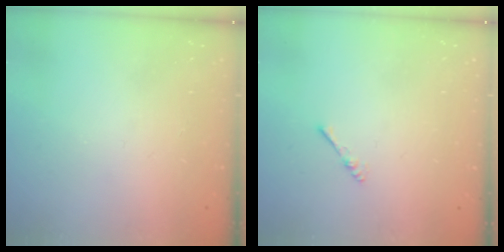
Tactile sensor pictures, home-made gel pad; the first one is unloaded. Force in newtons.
{"total": 2.2, "press": 2.2, "slide": 0.4}